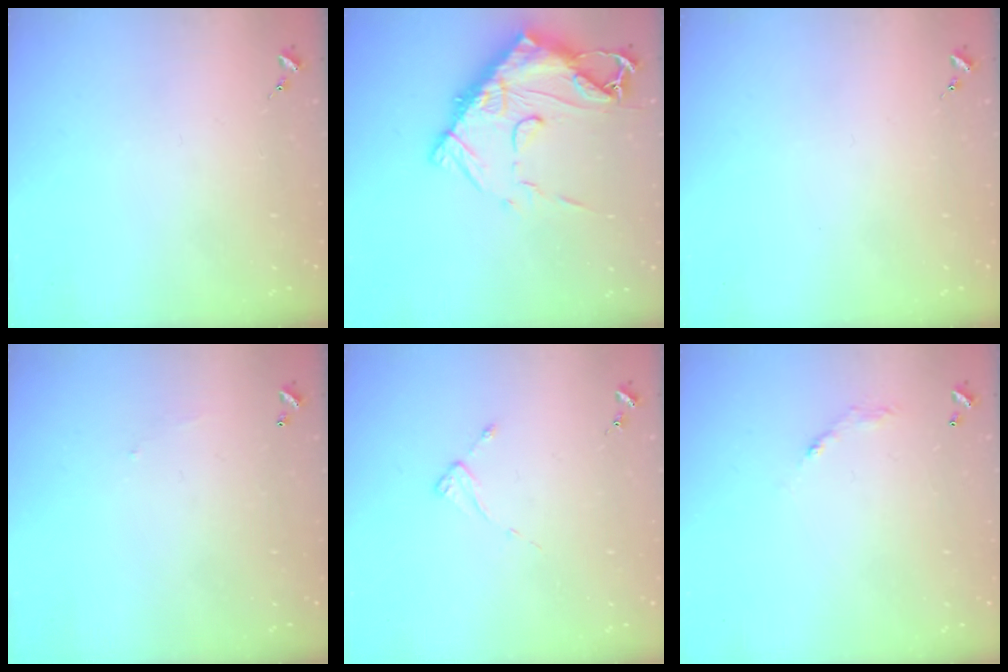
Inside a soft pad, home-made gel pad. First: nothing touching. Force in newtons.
{"total": 19.3, "press": 19.2, "slide": 1.9}
{"total": 0.0}
{"total": 3.7, "press": 3.7, "slide": 0.2}
{"total": 2.0, "press": 2.0, "slide": 0.3}
{"total": 5.7, "press": 5.7, "slide": 0.4}